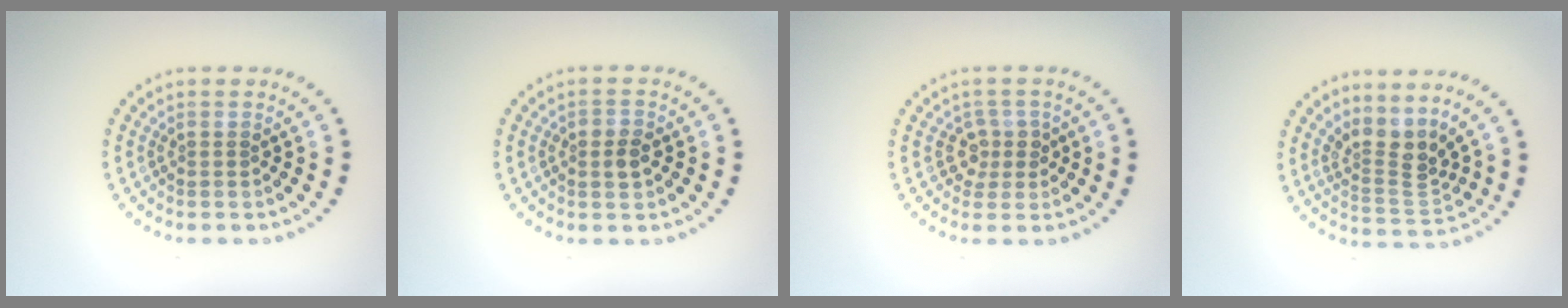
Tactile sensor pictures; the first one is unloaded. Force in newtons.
{"total": 1.9, "press": 1.9, "slide": 0.0}
{"total": 2.1, "press": 1.6, "slide": 1.3}
{"total": 3.4, "press": 2.4, "slide": 2.4}